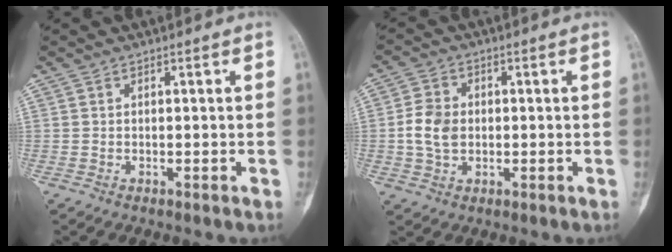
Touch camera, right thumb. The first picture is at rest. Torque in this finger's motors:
{"motor_torque": [0.86, 0.36, 0.33, -0.36, 0.04]}